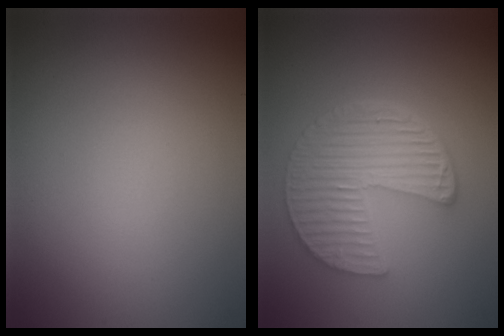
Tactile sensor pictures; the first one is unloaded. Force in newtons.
{"total": 6.3, "press": 4.7, "slide": 4.2}